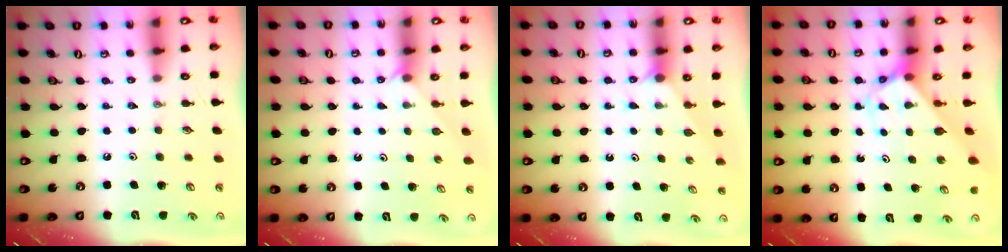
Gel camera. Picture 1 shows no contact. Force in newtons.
{"total": 1.5, "press": 1.5, "slide": 0.3}
{"total": 1.1, "press": 1.1, "slide": 0.2}
{"total": 2.6, "press": 2.6, "slide": 0.2}